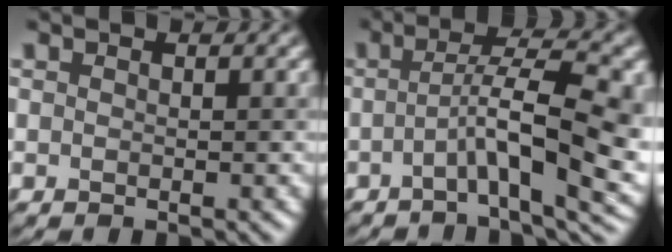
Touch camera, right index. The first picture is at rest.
{"total": 8.9, "force": [-1.4, 1.9, 8.6], "torque": [-0.128, 0.011, -0.031]}